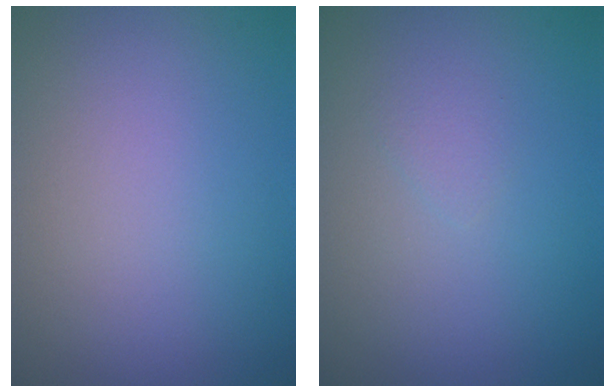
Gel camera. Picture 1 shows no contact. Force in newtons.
{"total": 0.7, "press": 0.7, "slide": 0.1}